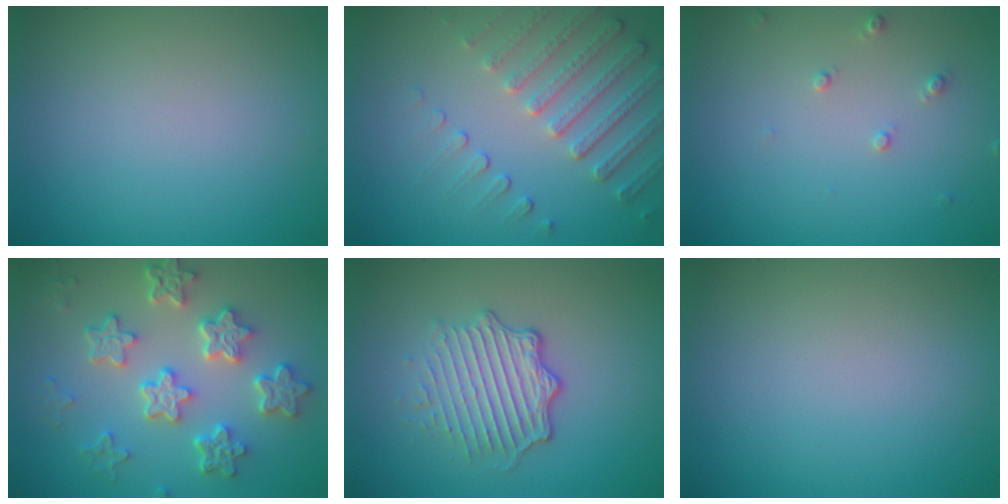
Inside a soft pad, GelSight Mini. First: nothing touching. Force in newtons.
{"total": 4.8, "press": 3.7, "slide": 3.1}
{"total": 1.1, "press": 1.1, "slide": 0.2}
{"total": 6.5, "press": 5.0, "slide": 4.2}
{"total": 4.7, "press": 3.4, "slide": 3.2}
{"total": 0.0}